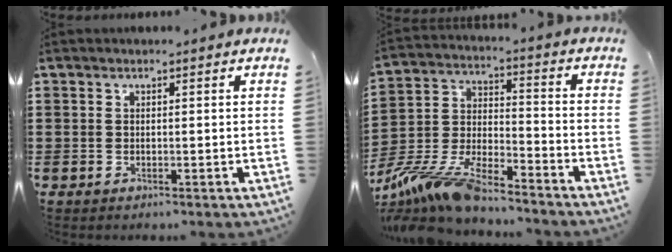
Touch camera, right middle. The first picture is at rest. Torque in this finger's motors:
{"motor_torque": [2.14, 0.00, 0.60, 0.21]}